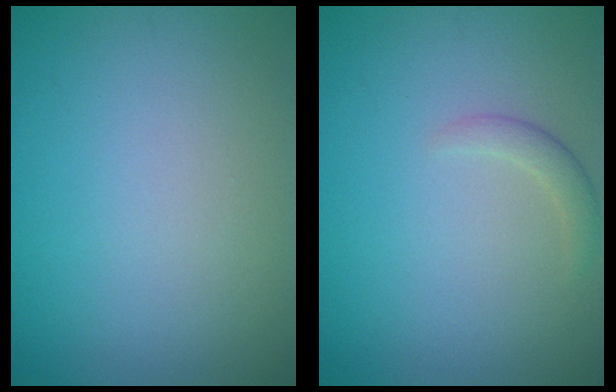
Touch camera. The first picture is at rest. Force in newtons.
{"total": 1.2, "press": 1.2, "slide": 0.1}